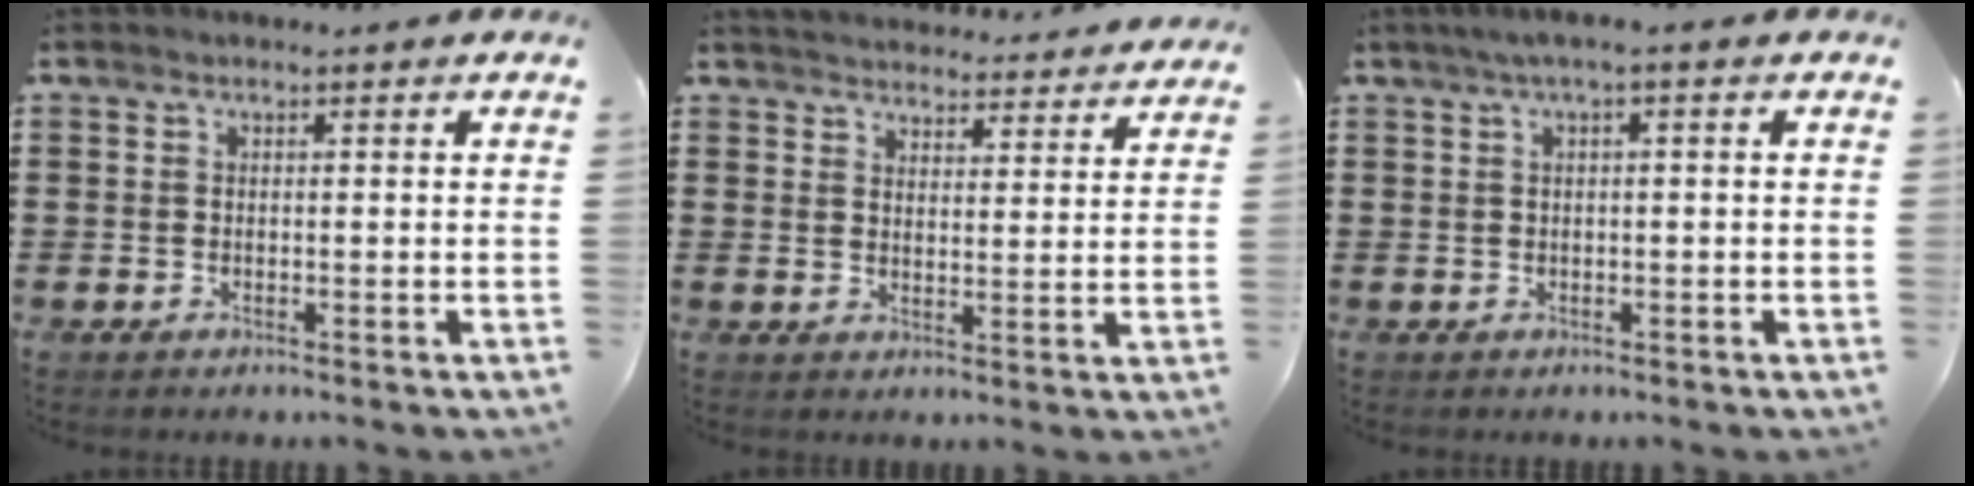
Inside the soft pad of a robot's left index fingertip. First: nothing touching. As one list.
[{"total": 3.7, "force": [3.7, -0.1, -0.1], "torque": [-0.013, -0.024, 0.064]}, {"total": 1.6, "force": [-0.3, 0.1, 1.5], "torque": [-0.023, -0.001, -0.008]}]